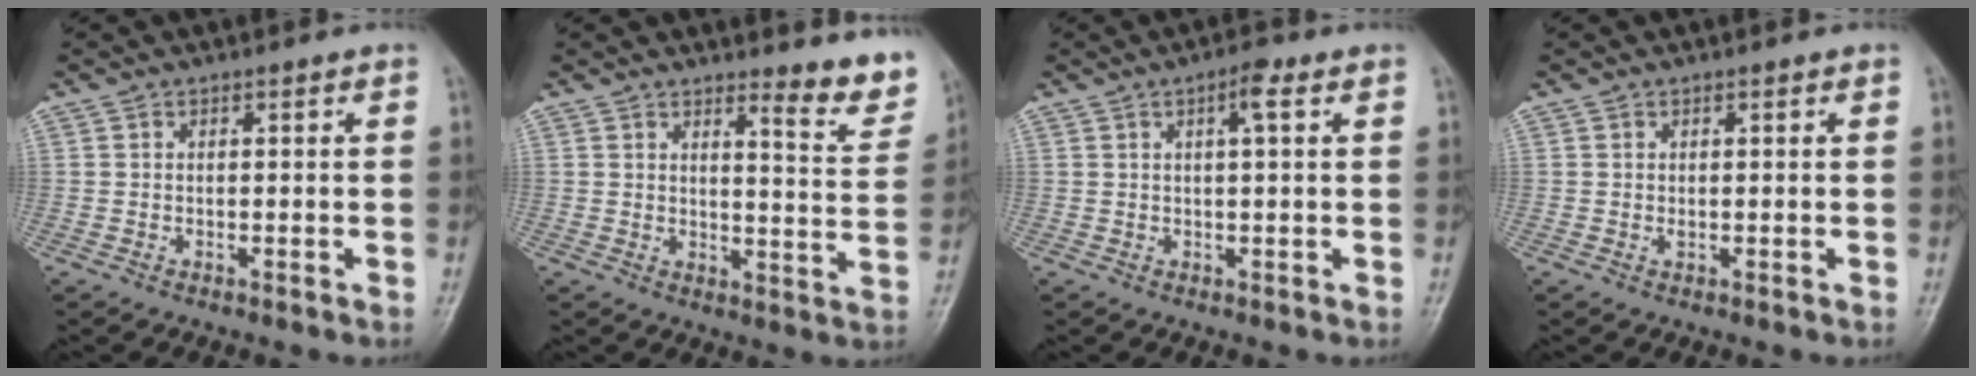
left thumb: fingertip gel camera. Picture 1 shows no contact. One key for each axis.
{"total": 7.7, "fx": 6.0, "fy": 1.7, "fz": 4.4, "tx": -0.037, "ty": -0.055, "tz": 0.073}
{"total": 3.5, "fx": 1.5, "fy": 0.8, "fz": 3.1, "tx": -0.051, "ty": 0.005, "tz": 0.021}
{"total": 0.9, "fx": 0.3, "fy": 0.5, "fz": 0.7, "tx": -0.010, "ty": -0.002, "tz": 0.007}